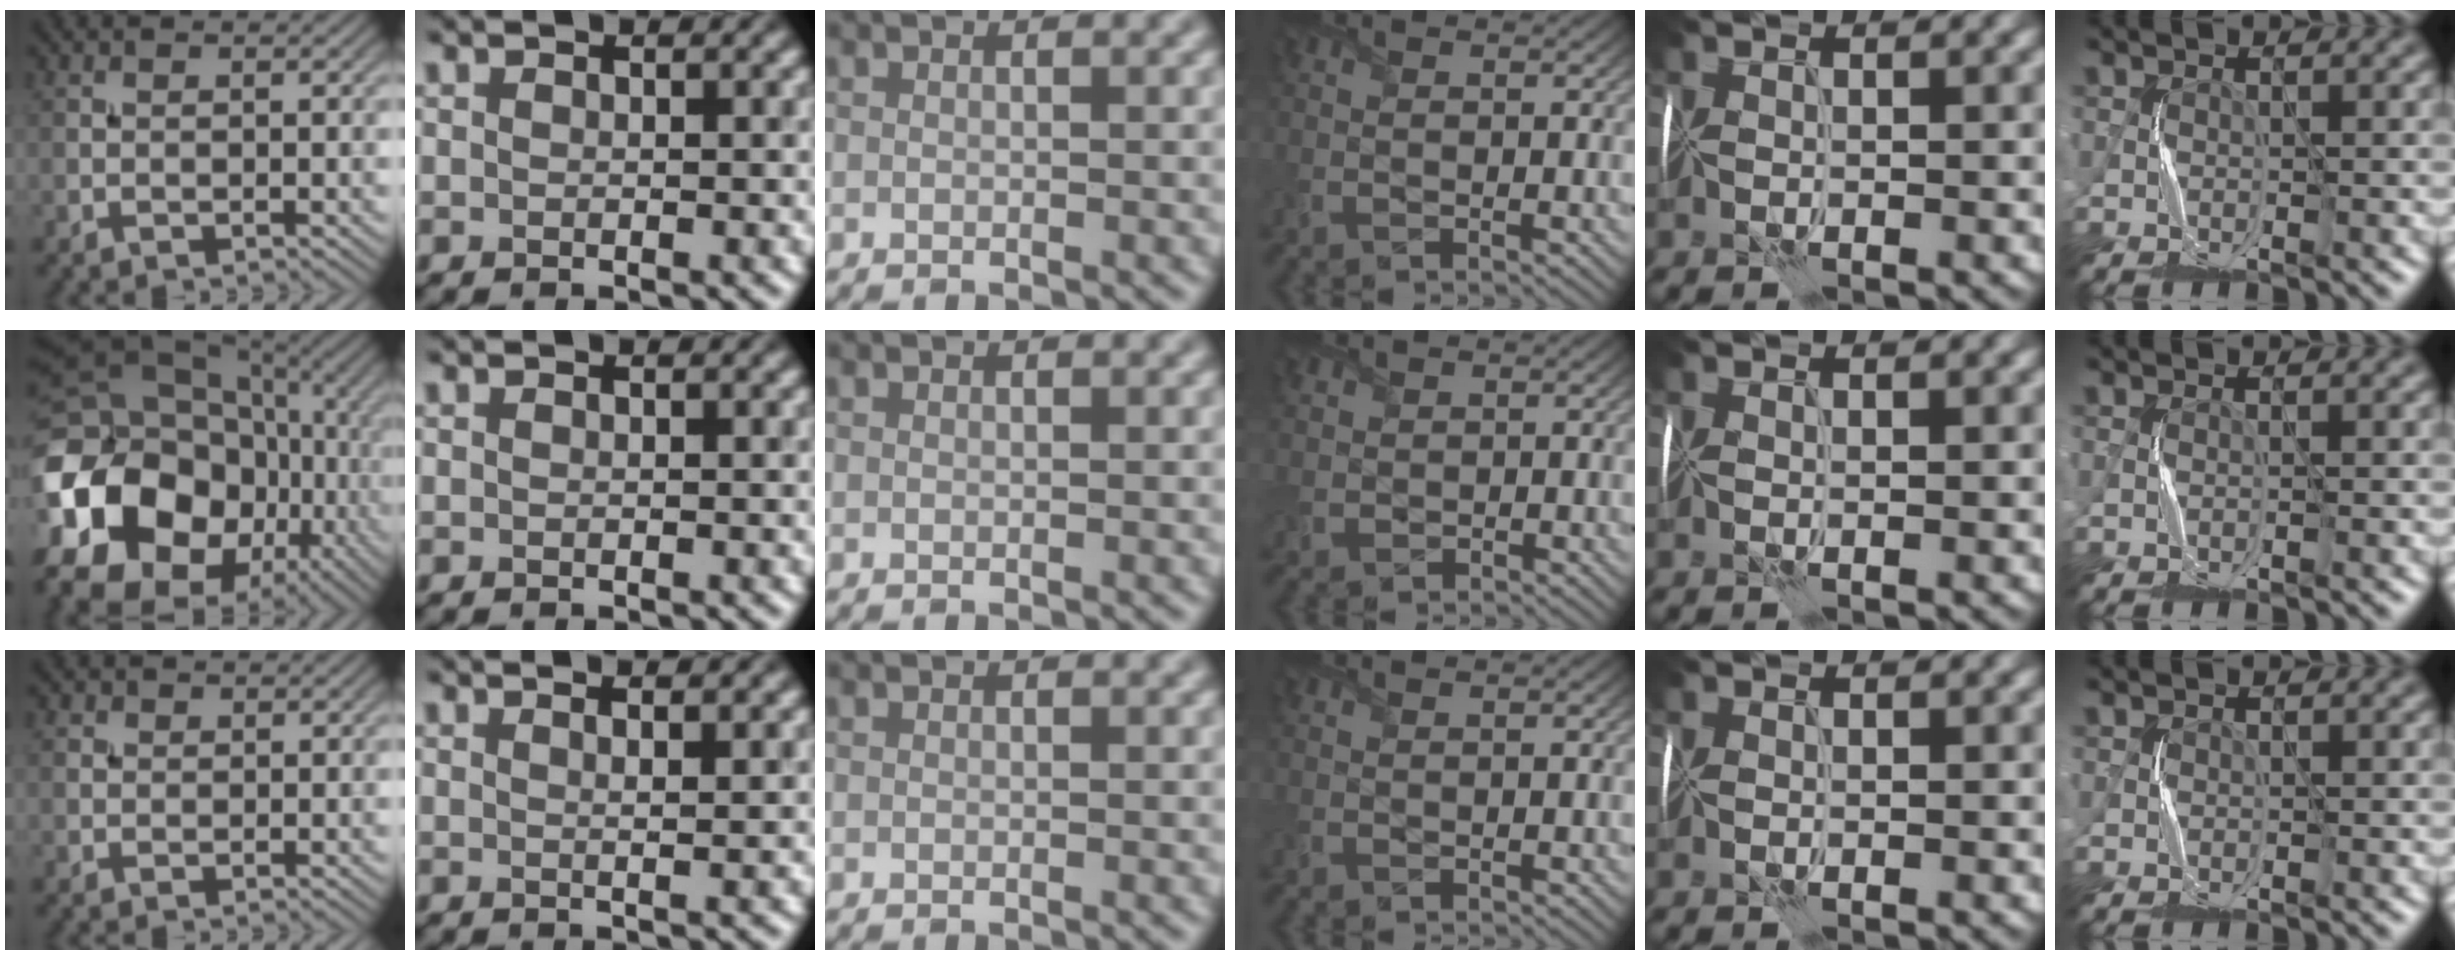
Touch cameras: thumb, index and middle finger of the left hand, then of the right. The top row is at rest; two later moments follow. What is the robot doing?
{"motion": "fold", "object": "memory foam"}